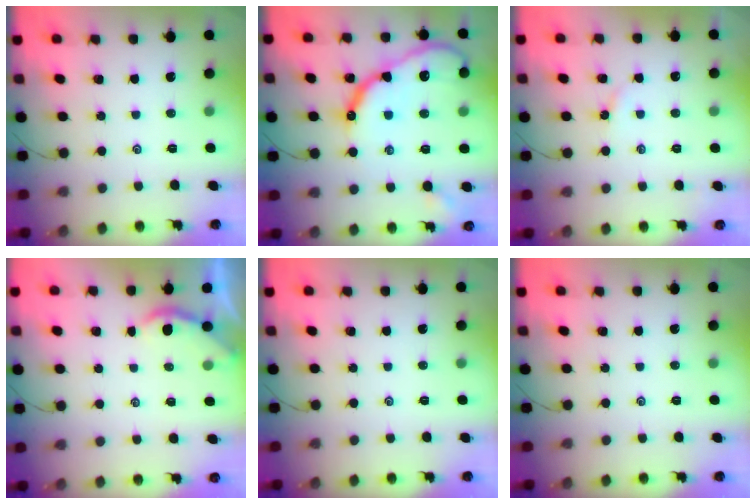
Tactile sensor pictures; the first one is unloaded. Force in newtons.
{"total": 18.2, "press": 18.1, "slide": 1.5}
{"total": 1.7, "press": 1.6, "slide": 0.3}
{"total": 1.9, "press": 1.9, "slide": 0.4}
{"total": 0.0}
{"total": 0.0}